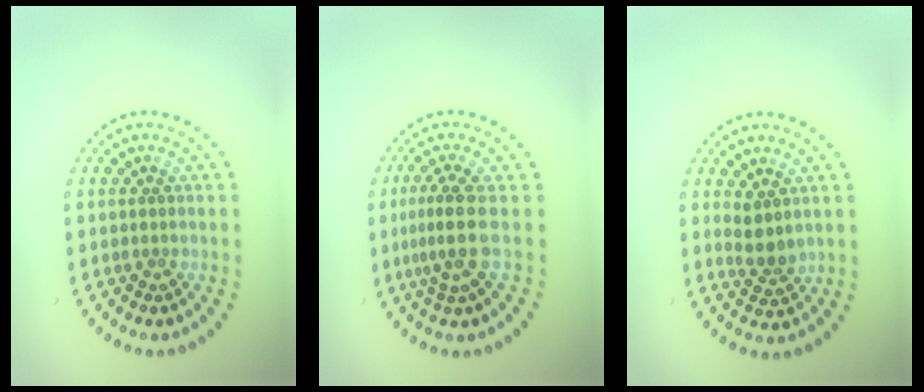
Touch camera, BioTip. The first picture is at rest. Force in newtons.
{"total": 3.1, "press": 2.2, "slide": 2.1}
{"total": 2.1, "press": 1.7, "slide": 1.2}